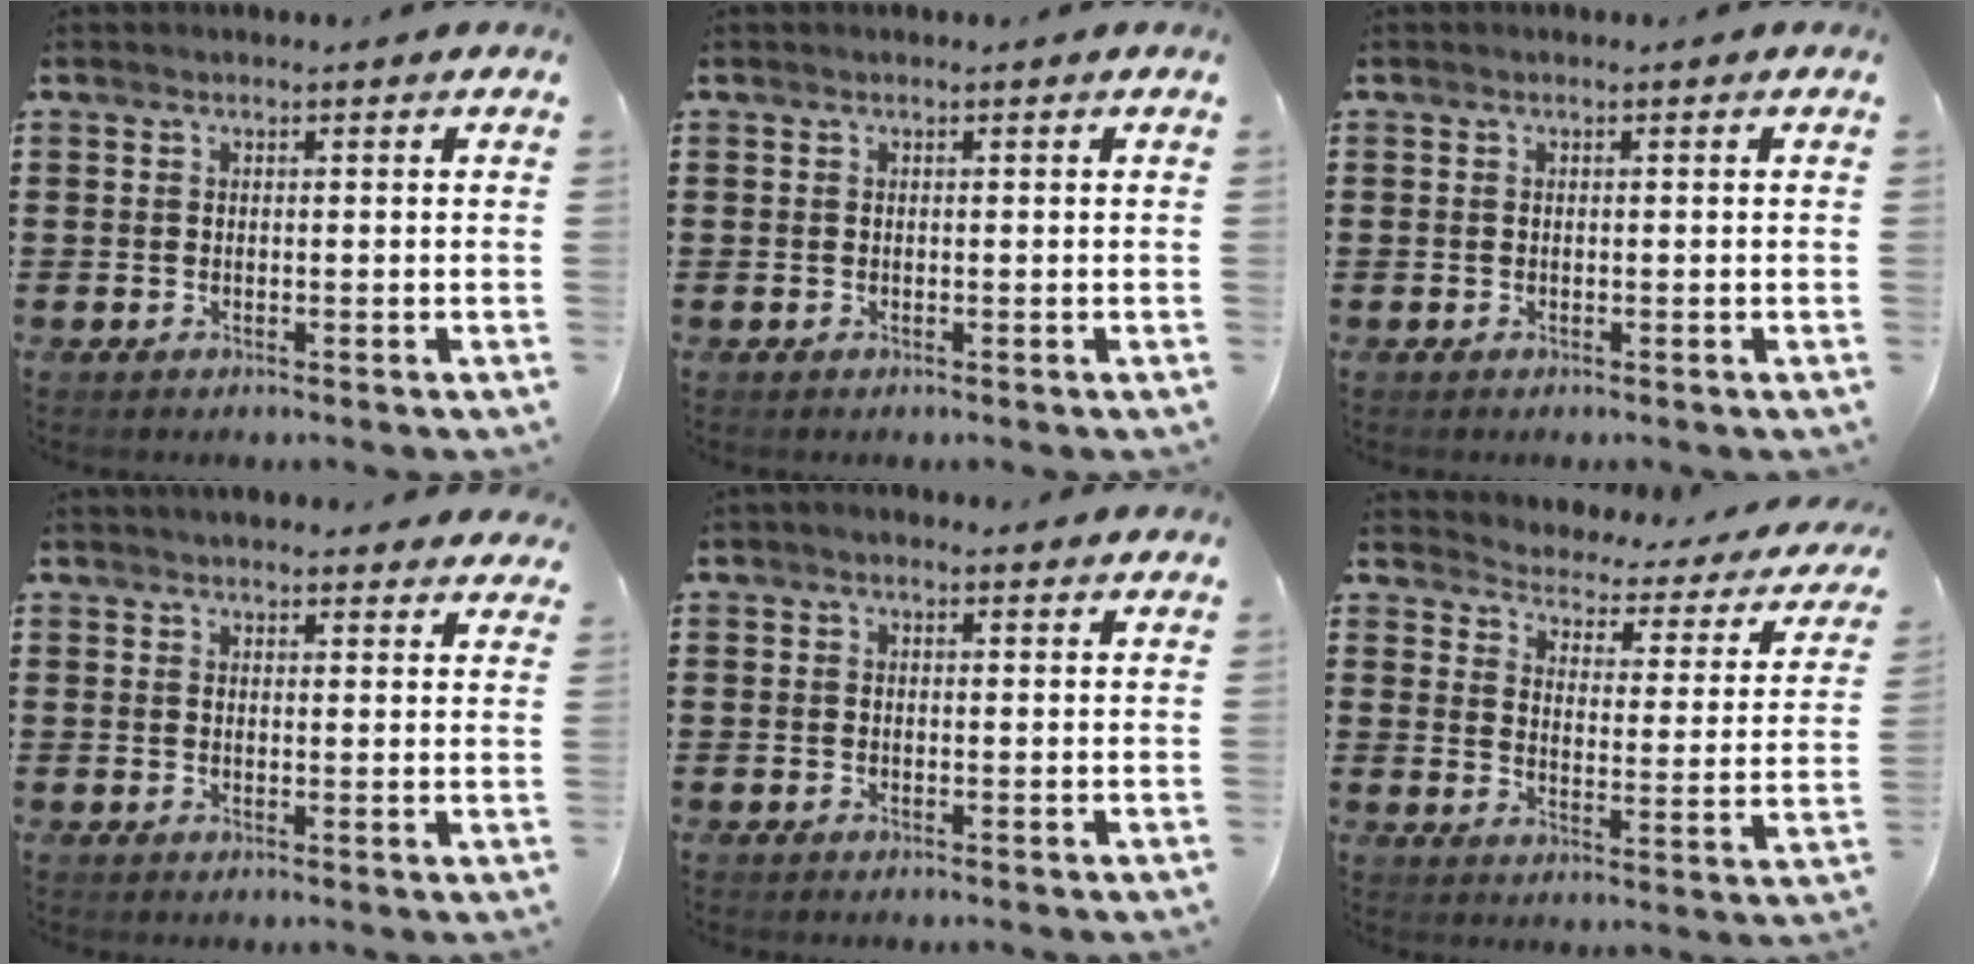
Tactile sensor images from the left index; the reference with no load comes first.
{"total": 0.0}
{"total": 0.0}
{"total": 2.7, "force": [2.7, 0.2, 0.3], "torque": [-0.013, -0.005, 0.052]}
{"total": 0.9, "force": [0.6, 0.4, 0.5], "torque": [-0.011, 0.005, 0.011]}
{"total": 2.0, "force": [2.0, 0.3, 0.2], "torque": [-0.023, -0.027, 0.024]}